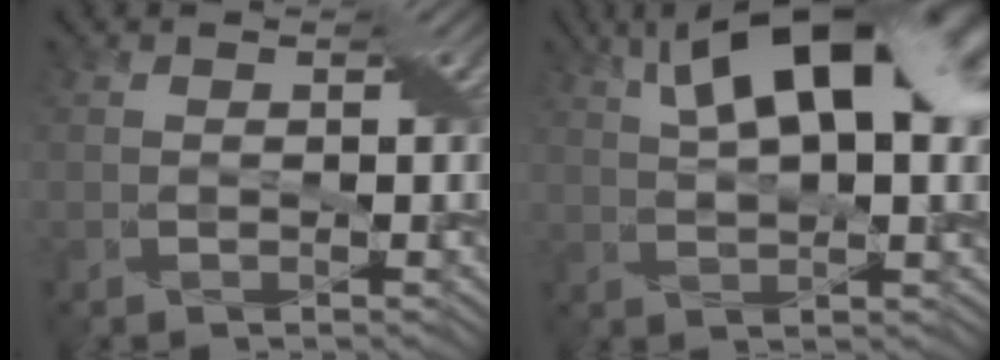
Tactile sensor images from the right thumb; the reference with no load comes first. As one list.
[{"total": 15.2, "force": [6.8, 6.0, 12.2], "torque": [-0.184, 0.045, 0.088]}]